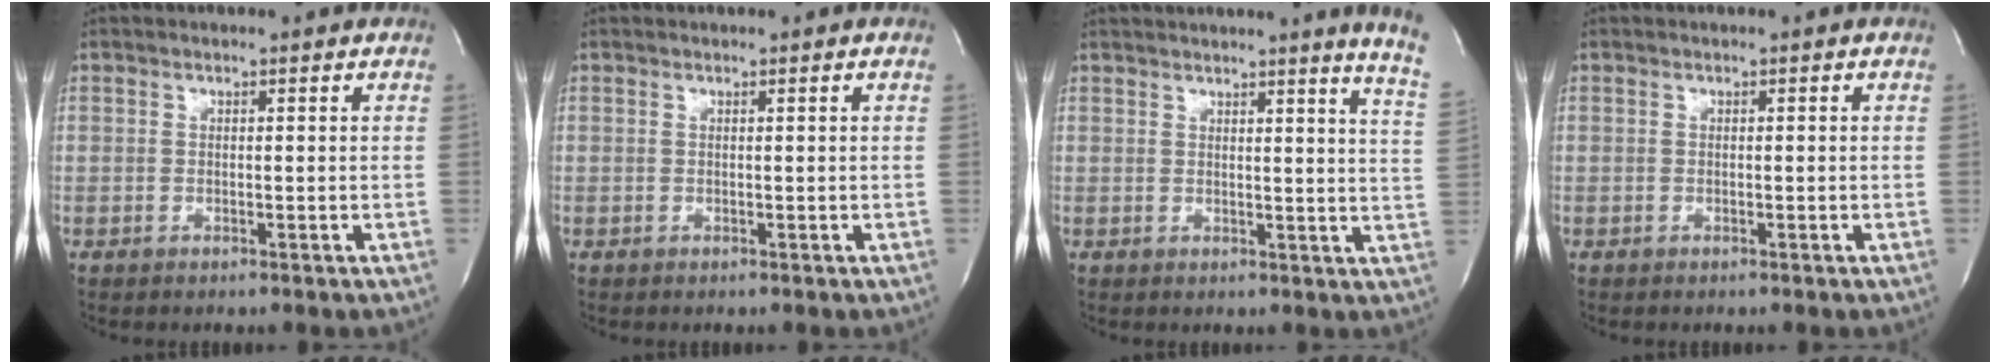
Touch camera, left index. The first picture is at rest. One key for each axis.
{"total": 0.0}
{"total": 10.5, "fx": 9.1, "fy": -1.8, "fz": 5.0, "tx": -0.062, "ty": -0.061, "tz": 0.084}
{"total": 0.0}